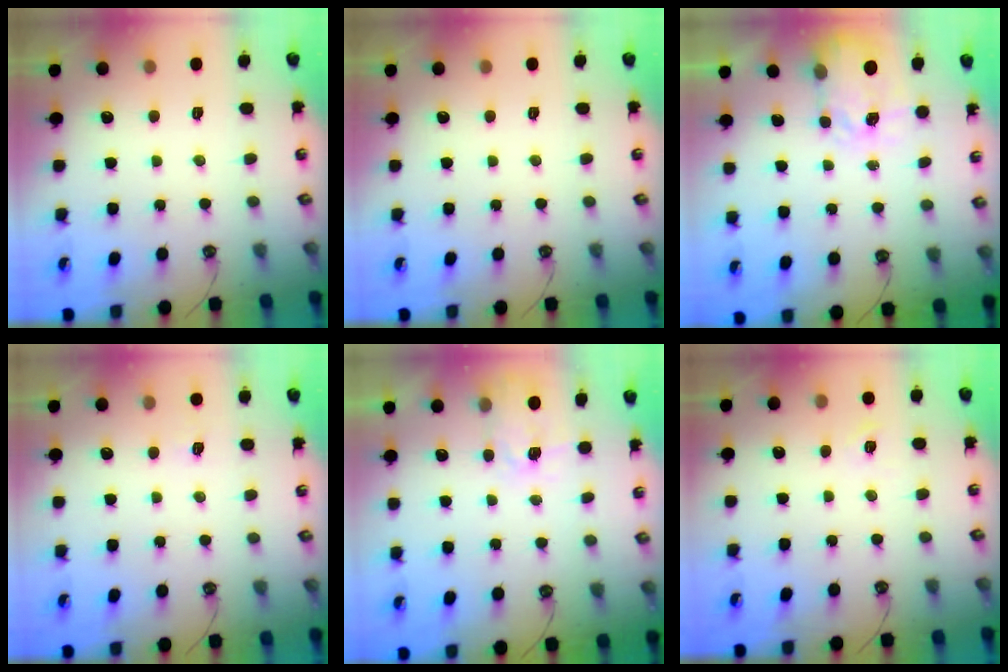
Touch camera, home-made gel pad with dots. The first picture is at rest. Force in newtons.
{"total": 0.0}
{"total": 4.1, "press": 4.1, "slide": 0.5}
{"total": 2.5, "press": 2.4, "slide": 0.4}
{"total": 3.7, "press": 3.6, "slide": 0.5}
{"total": 4.1, "press": 4.1, "slide": 0.5}